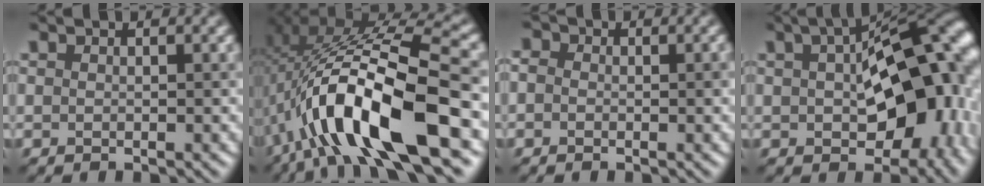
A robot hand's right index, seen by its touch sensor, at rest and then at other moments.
{"total": 13.4, "force": [-4.6, 3.8, 12.0], "torque": [-0.218, 0.012, -0.074]}
{"total": 2.8, "force": [0.4, 2.2, 1.7], "torque": [-0.015, 0.007, -0.019]}
{"total": 15.3, "force": [-1.0, 8.7, 12.5], "torque": [-0.165, -0.016, 0.001]}